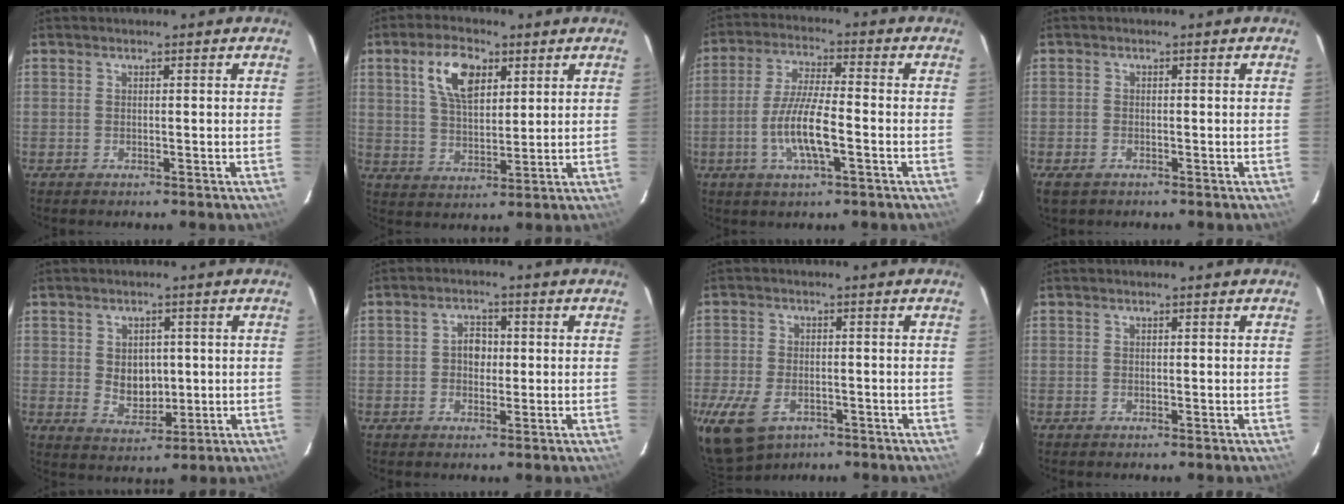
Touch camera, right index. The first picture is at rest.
{"total": 9.4, "force": [4.2, 4.7, 7.0], "torque": [-0.130, 0.017, 0.080]}
{"total": 9.7, "force": [-3.1, 1.9, 8.9], "torque": [-0.181, -0.004, -0.059]}
{"total": 3.0, "force": [-1.9, 1.7, 1.6], "torque": [-0.038, -0.009, -0.035]}
{"total": 6.1, "force": [0.4, 4.8, 3.7], "torque": [-0.063, -0.002, 0.019]}
{"total": 3.3, "force": [0.0, 2.7, 1.9], "torque": [-0.030, 0.011, 0.000]}
{"total": 11.2, "force": [-6.0, 6.9, 6.4], "torque": [-0.163, -0.031, -0.102]}
{"total": 0.0}